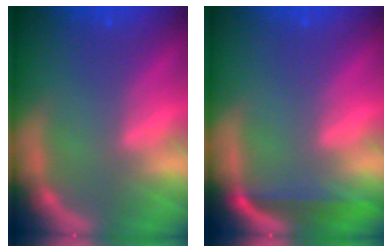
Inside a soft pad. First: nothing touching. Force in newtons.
{"total": 3.0}